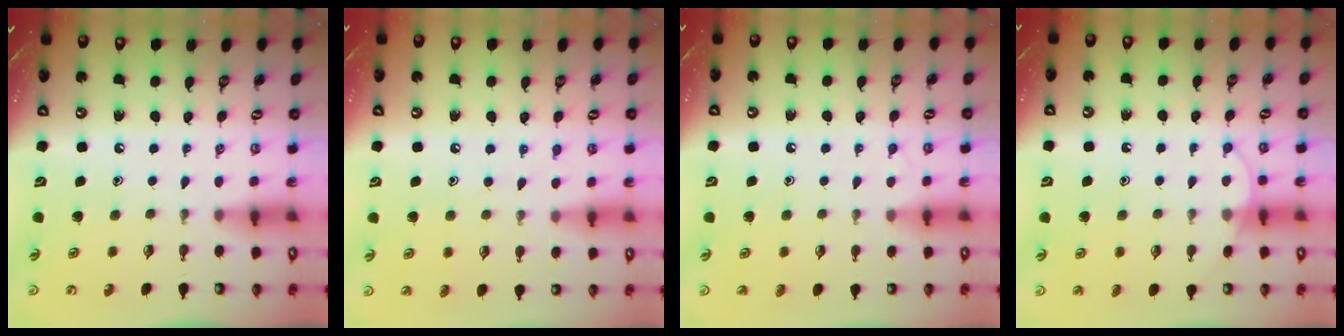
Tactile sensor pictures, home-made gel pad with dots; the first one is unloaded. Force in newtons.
{"total": 6.1, "press": 6.1, "slide": 0.5}
{"total": 6.1, "press": 6.1, "slide": 0.6}
{"total": 5.8, "press": 5.8, "slide": 0.4}